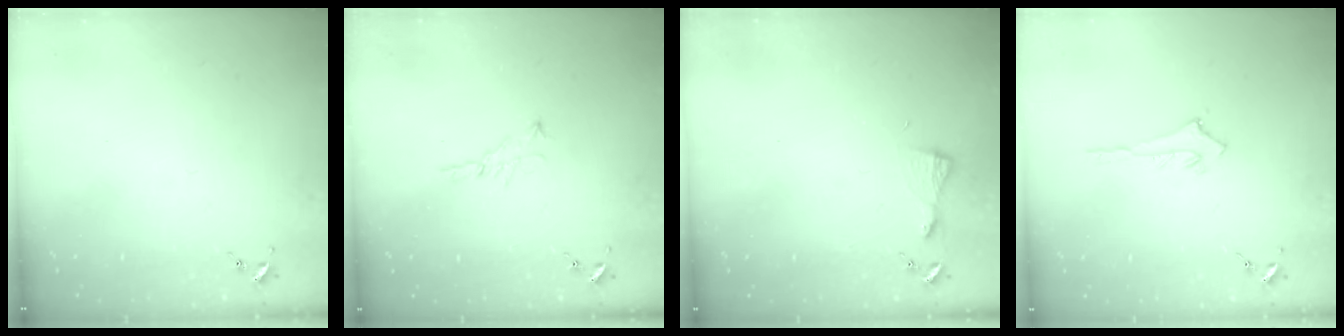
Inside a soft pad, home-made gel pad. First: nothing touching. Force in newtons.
{"total": 5.2, "press": 5.2, "slide": 0.3}
{"total": 3.9, "press": 3.9, "slide": 0.4}
{"total": 2.9, "press": 2.9, "slide": 0.2}